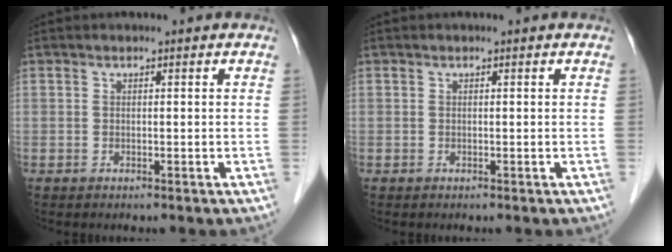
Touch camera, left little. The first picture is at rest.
{"total": 0.0}